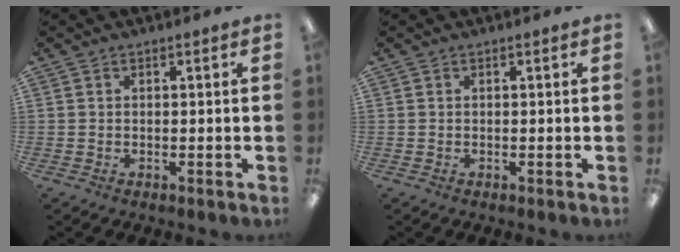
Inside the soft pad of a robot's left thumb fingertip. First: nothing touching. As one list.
[{"total": 0.0}]